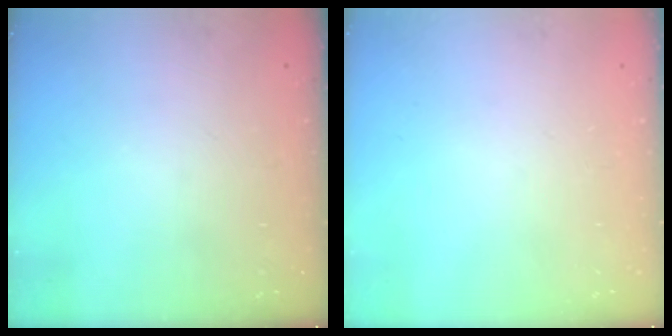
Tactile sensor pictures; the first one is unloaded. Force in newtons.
{"total": 0.0}